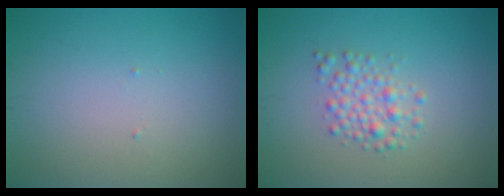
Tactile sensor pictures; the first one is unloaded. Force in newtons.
{"total": 2.5, "press": 2.5, "slide": 0.0}